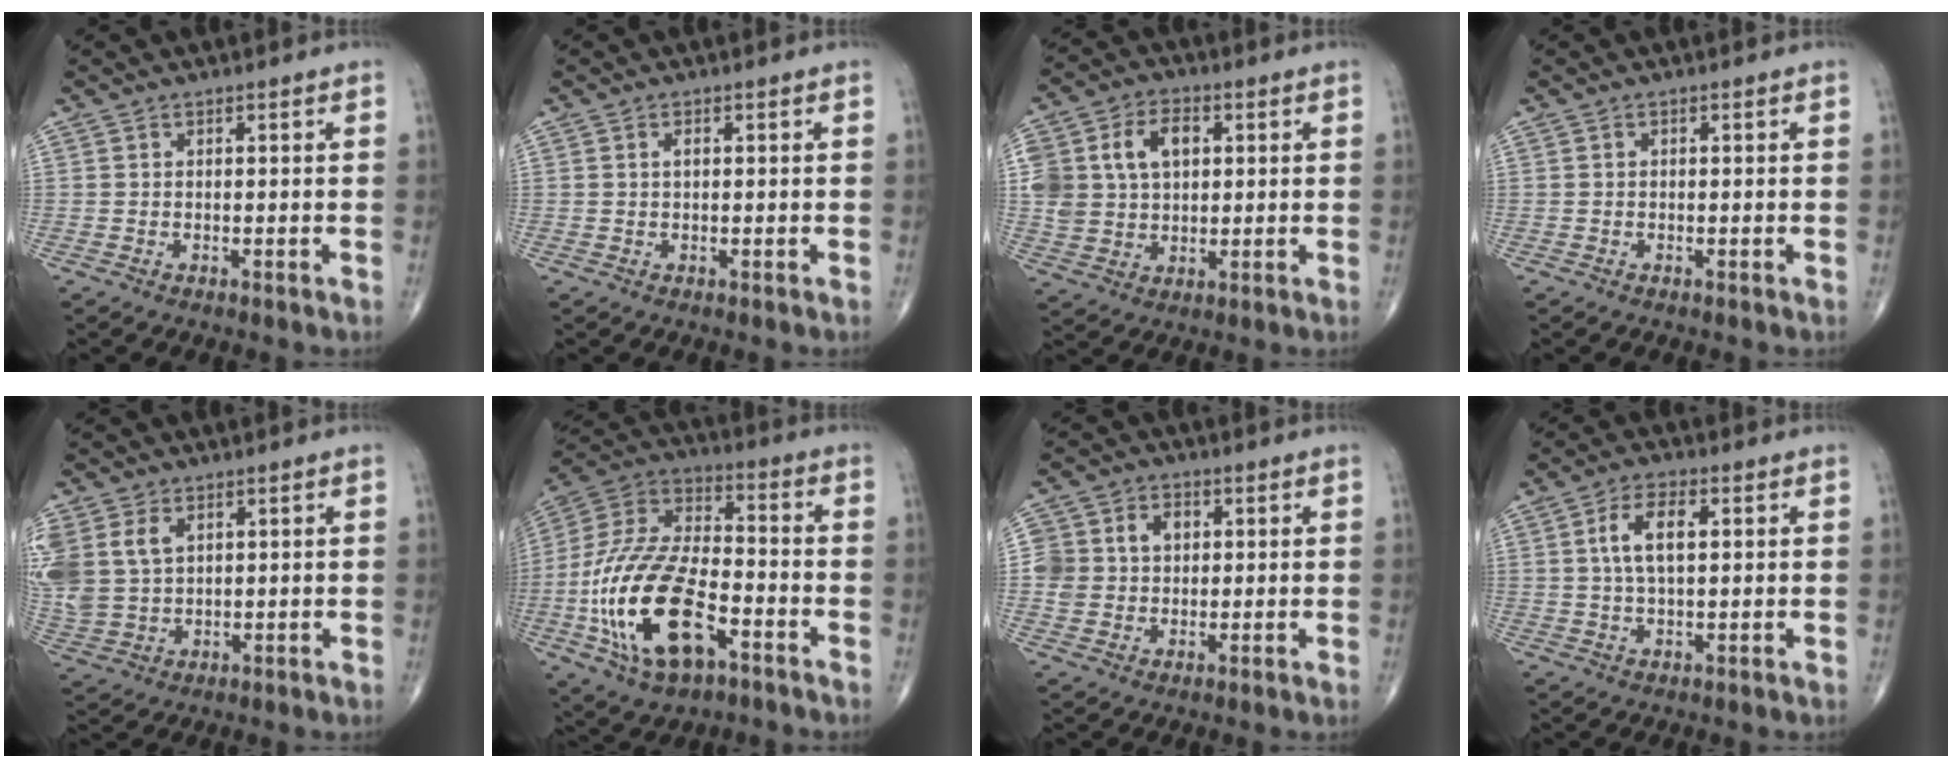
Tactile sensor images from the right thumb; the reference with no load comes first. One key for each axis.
{"total": 1.0, "fx": 0.2, "fy": 0.5, "fz": 0.8, "tx": -0.013, "ty": 0.002, "tz": 0.002}
{"total": 12.8, "fx": 3.0, "fy": 9.2, "fz": 8.4, "tx": -0.147, "ty": 0.008, "tz": 0.059}
{"total": 0.0}
{"total": 13.5, "fx": 4.2, "fy": 9.7, "fz": 8.3, "tx": -0.211, "ty": 0.004, "tz": 0.098}
{"total": 23.8, "fx": -8.0, "fy": 11.9, "fz": 19.0, "tx": -0.394, "ty": 0.030, "tz": -0.138}
{"total": 9.6, "fx": 1.7, "fy": 8.2, "fz": 4.7, "tx": -0.070, "ty": 0.011, "tz": 0.031}
{"total": 7.1, "fx": 1.5, "fy": 3.3, "fz": 6.1, "tx": -0.116, "ty": 0.007, "tz": 0.026}